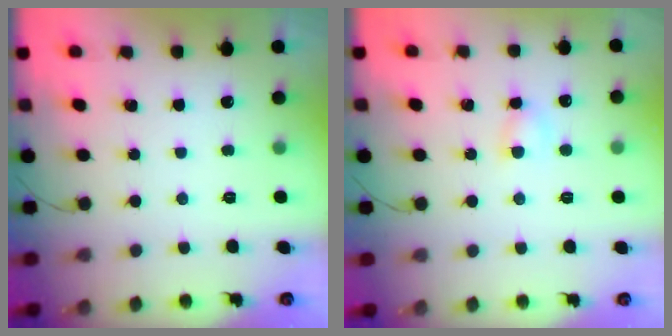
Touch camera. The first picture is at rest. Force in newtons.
{"total": 3.6, "press": 3.5, "slide": 0.9}